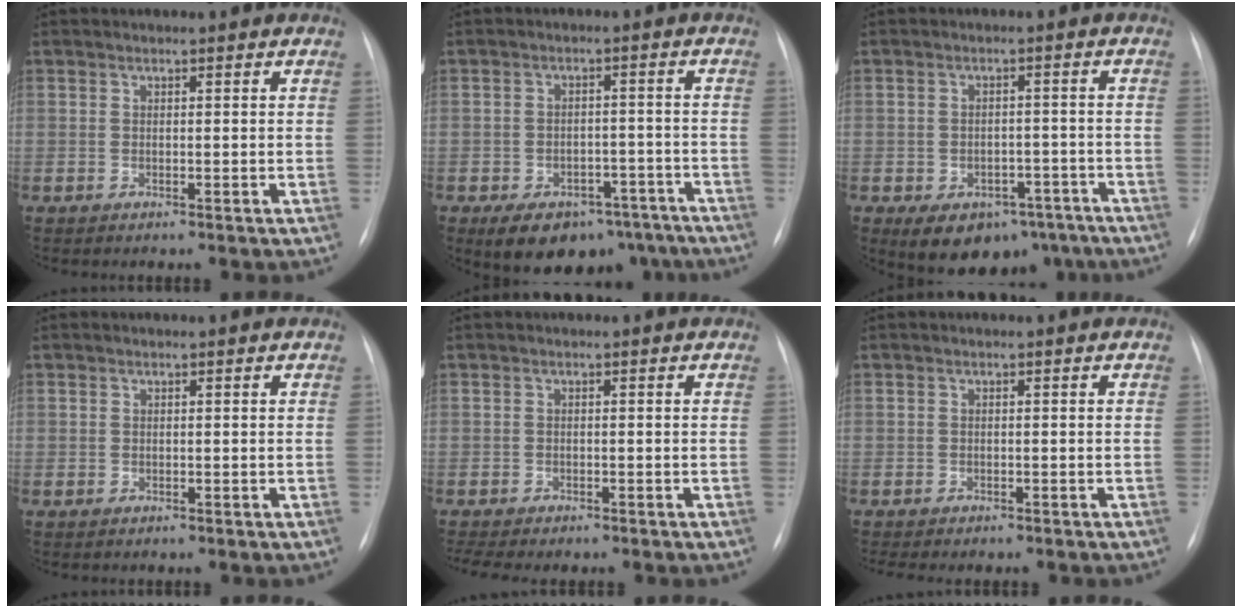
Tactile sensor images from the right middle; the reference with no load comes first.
{"total": 13.0, "force": [-9.1, 7.4, 5.5], "torque": [-0.071, 0.020, -0.121]}
{"total": 11.0, "force": [-7.0, 7.0, 4.8], "torque": [-0.058, 0.023, -0.090]}
{"total": 0.0}
{"total": 3.9, "force": [-3.3, 0.8, 1.8], "torque": [-0.029, -0.003, -0.044]}
{"total": 3.3, "force": [-2.8, 0.9, 1.5], "torque": [-0.018, -0.005, -0.031]}